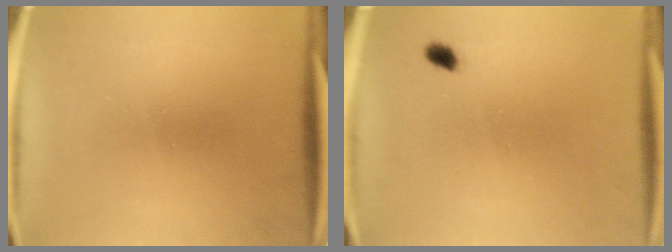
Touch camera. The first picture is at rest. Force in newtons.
{"total": 1.4}